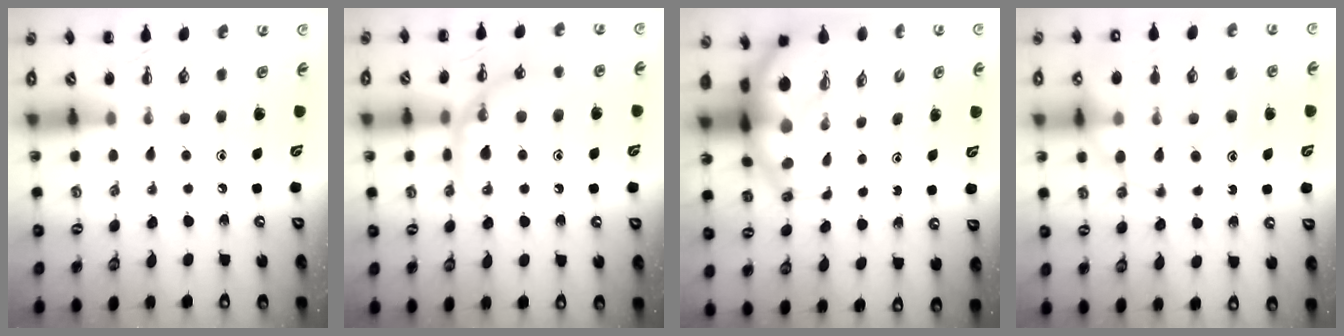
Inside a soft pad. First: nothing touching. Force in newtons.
{"total": 12.9, "press": 12.9, "slide": 1.3}
{"total": 7.2, "press": 7.0, "slide": 1.9}
{"total": 17.8, "press": 17.7, "slide": 1.4}